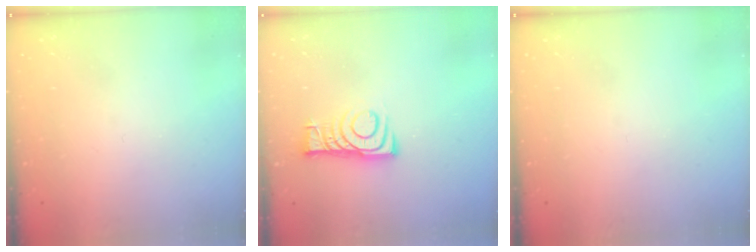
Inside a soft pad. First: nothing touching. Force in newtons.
{"total": 8.0, "press": 7.9, "slide": 0.5}
{"total": 0.0}